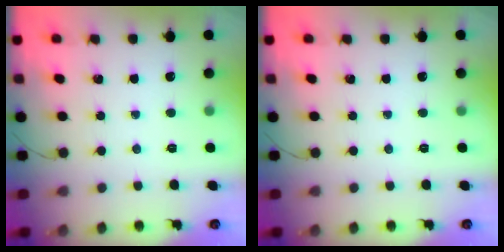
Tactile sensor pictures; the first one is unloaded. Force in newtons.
{"total": 0.0}